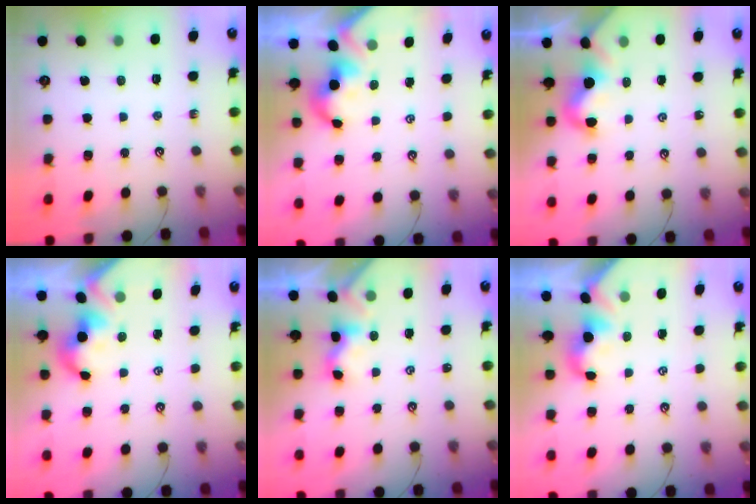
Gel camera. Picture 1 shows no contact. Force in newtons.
{"total": 1.8, "press": 1.7, "slide": 0.5}
{"total": 3.2, "press": 3.2, "slide": 0.5}
{"total": 1.8, "press": 1.7, "slide": 0.5}
{"total": 1.2, "press": 1.1, "slide": 0.5}
{"total": 2.1, "press": 2.0, "slide": 0.4}